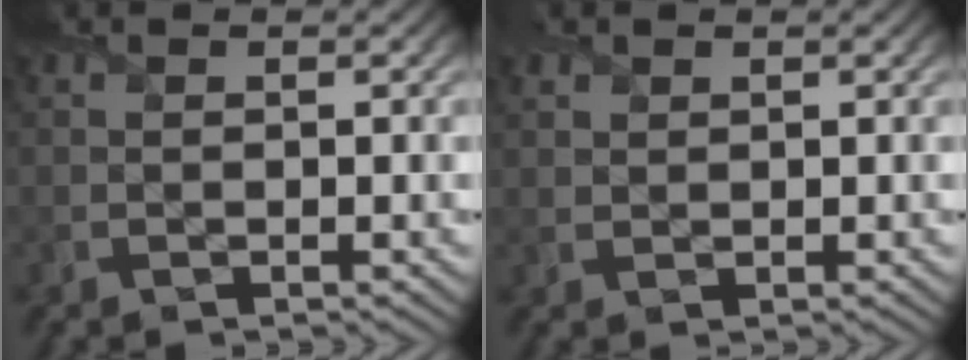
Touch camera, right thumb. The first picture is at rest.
{"total": 1.2, "force": [1.0, 0.6, 0.3], "torque": [-0.011, 0.001, 0.023]}